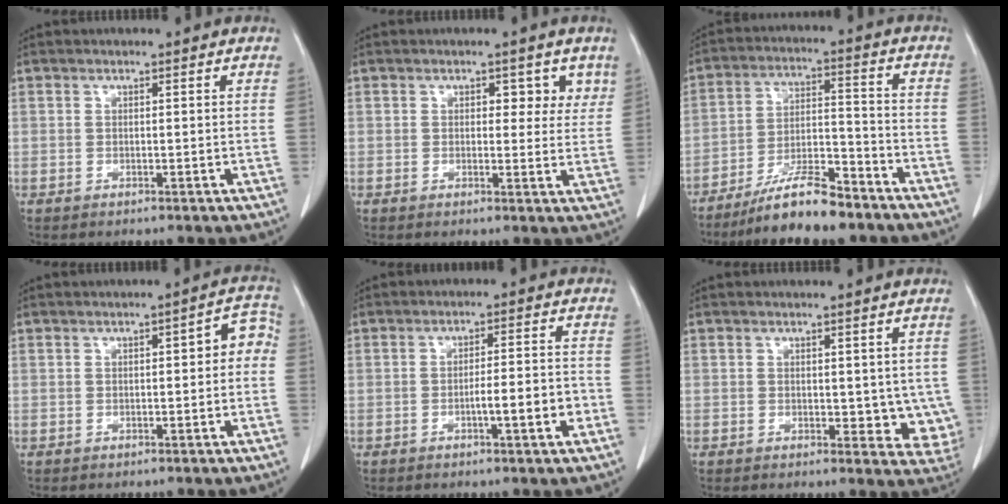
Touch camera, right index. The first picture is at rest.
{"total": 3.8, "force": [1.9, 2.4, 2.2], "torque": [-0.004, 0.001, 0.018]}
{"total": 10.9, "force": [-8.8, 1.8, 6.2], "torque": [-0.110, 0.000, -0.157]}
{"total": 4.0, "force": [0.0, 1.6, 3.7], "torque": [-0.034, 0.025, -0.004]}
{"total": 5.2, "force": [-2.0, 0.3, 4.8], "torque": [-0.070, 0.006, -0.030]}
{"total": 5.3, "force": [0.4, 3.3, 4.2], "torque": [-0.022, -0.009, 0.008]}